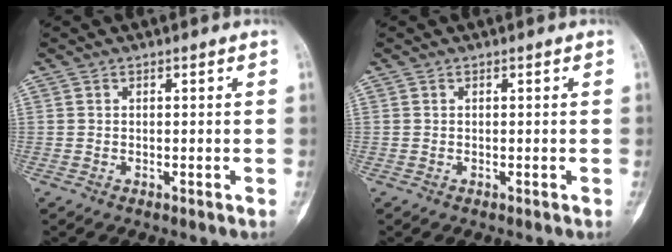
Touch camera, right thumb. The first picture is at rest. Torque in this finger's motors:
{"motor_torque": [0.44, 0.44, 0.06, -0.01, 0.02]}